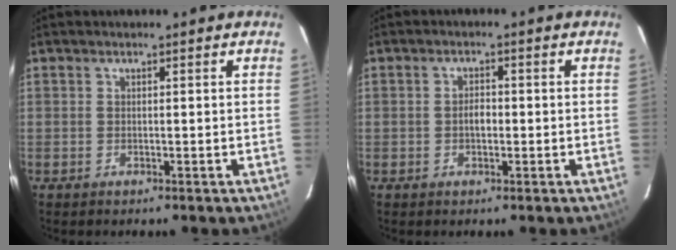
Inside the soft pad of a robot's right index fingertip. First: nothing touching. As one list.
[{"total": 2.1, "force": [-0.4, 1.3, 1.7], "torque": [-0.031, 0.007, -0.008]}]